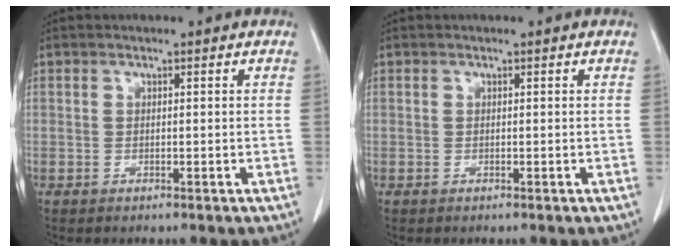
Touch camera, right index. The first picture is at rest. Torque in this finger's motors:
{"motor_torque": [0.00, 0.00, 0.00, 0.00]}